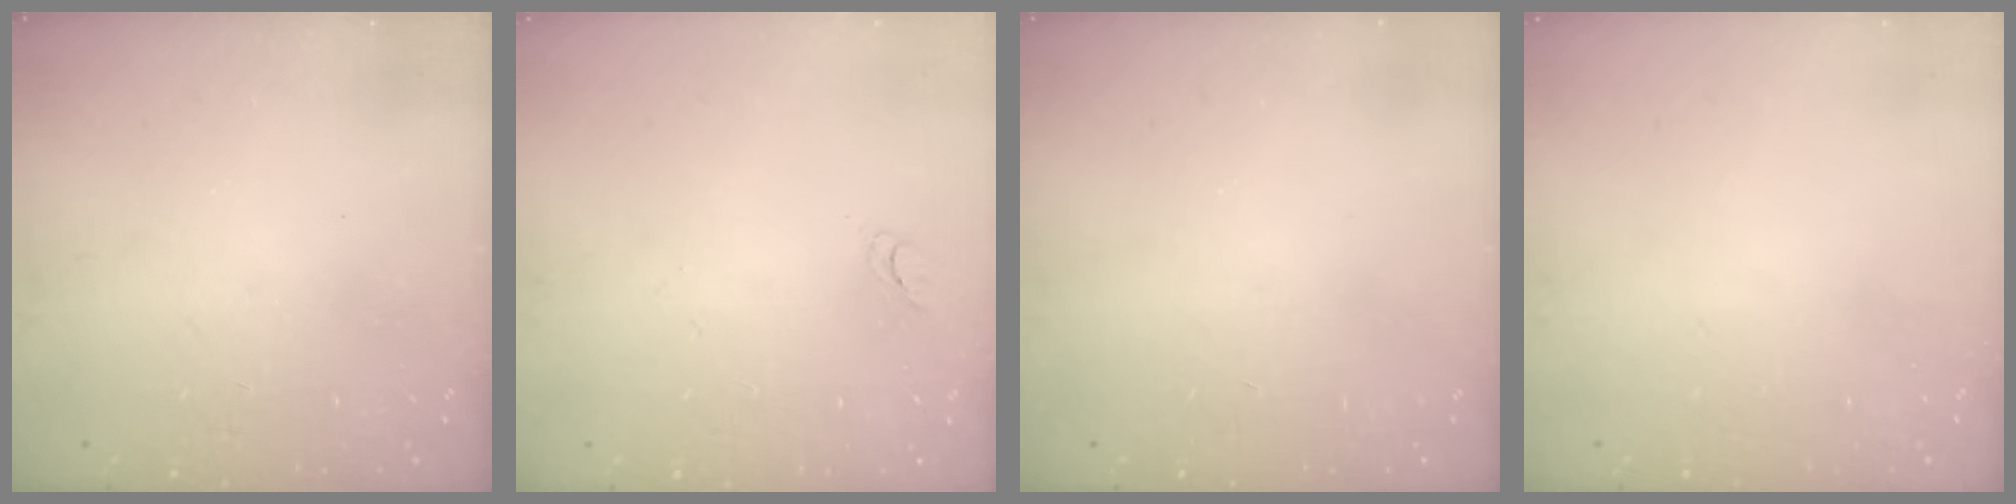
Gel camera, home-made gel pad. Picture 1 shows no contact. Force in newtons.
{"total": 2.8, "press": 2.8, "slide": 0.3}
{"total": 0.0}
{"total": 0.0}